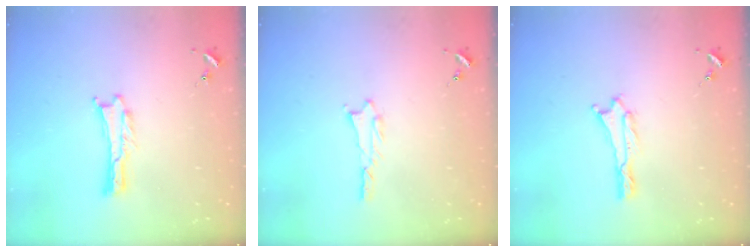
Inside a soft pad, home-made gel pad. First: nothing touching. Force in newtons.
{"total": 0.9, "press": 0.9, "slide": 0.2}
{"total": 0.0}